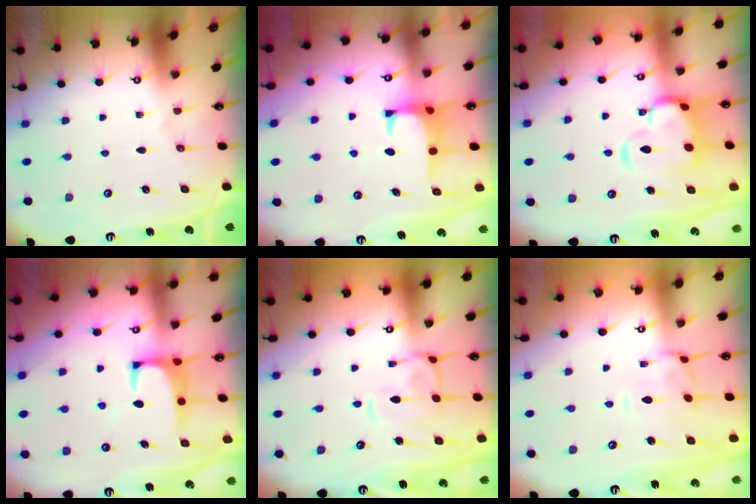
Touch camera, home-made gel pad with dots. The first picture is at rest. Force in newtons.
{"total": 1.2, "press": 1.1, "slide": 0.6}
{"total": 6.9, "press": 6.7, "slide": 1.6}
{"total": 1.4, "press": 1.3, "slide": 0.5}
{"total": 2.6, "press": 2.5, "slide": 0.9}
{"total": 1.3, "press": 0.8, "slide": 1.1}